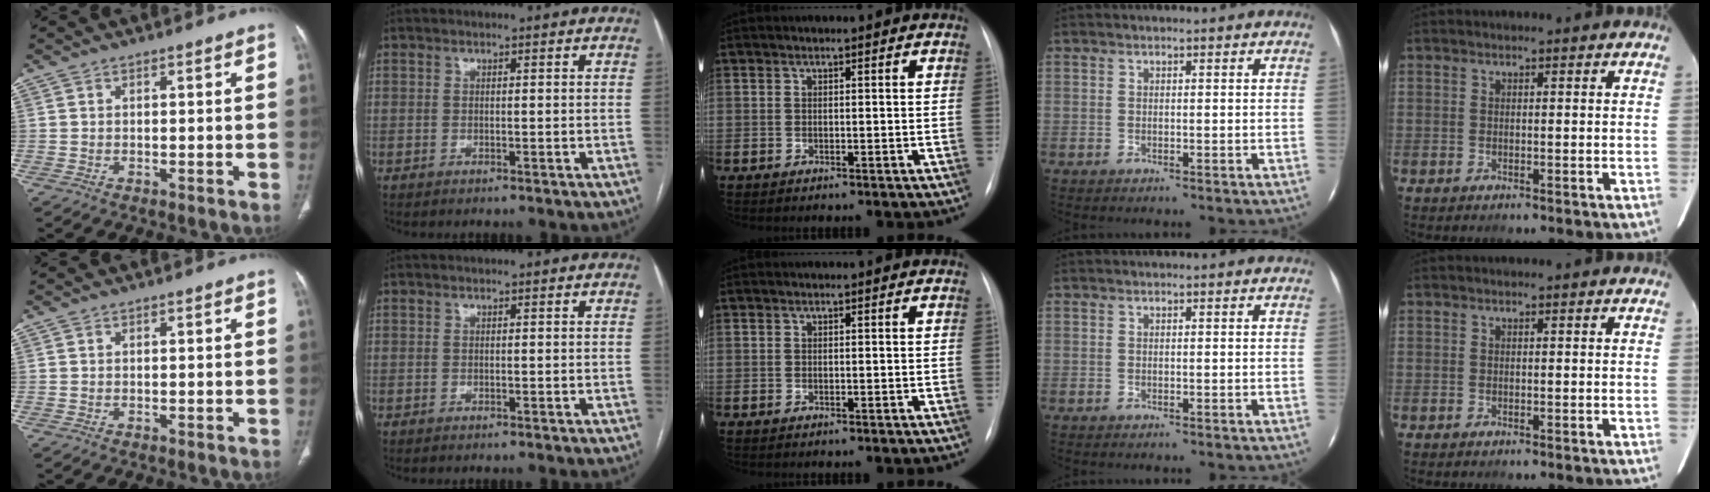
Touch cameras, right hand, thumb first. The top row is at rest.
{}